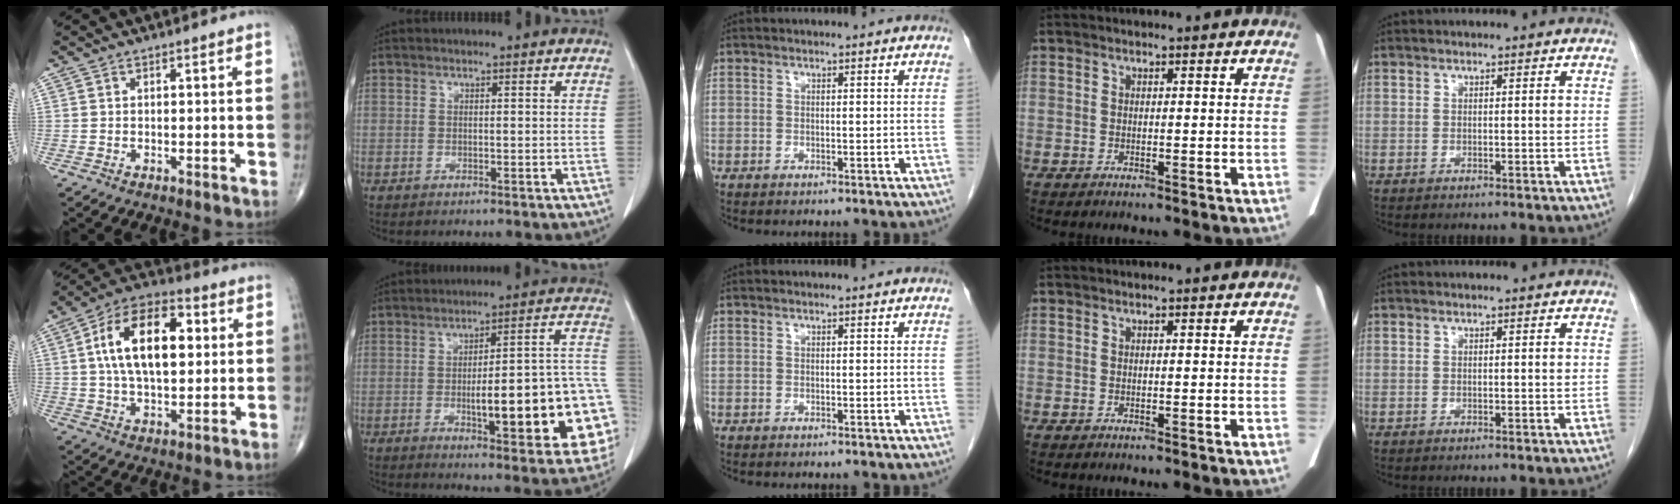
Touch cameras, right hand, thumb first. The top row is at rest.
{"thumb": {"total": 17.8, "force": [3.3, 9.5, 14.7], "torque": [-0.237, 0.014, 0.052]}, "index": {"total": 21.8, "force": [-4.6, 4.1, 20.9], "torque": [-0.197, 0.028, -0.048]}}